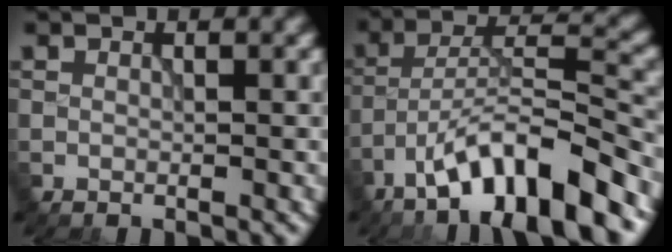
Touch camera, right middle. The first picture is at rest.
{"total": 10.6, "force": [-6.9, 2.4, 7.7], "torque": [-0.124, 0.016, -0.121]}